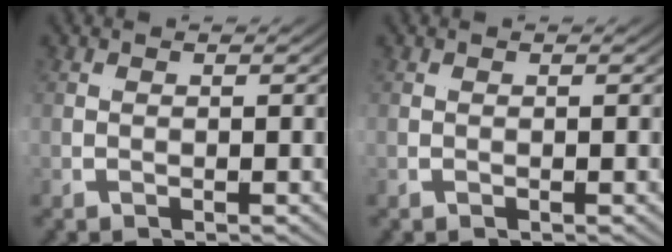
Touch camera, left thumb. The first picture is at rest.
{"total": 0.0}